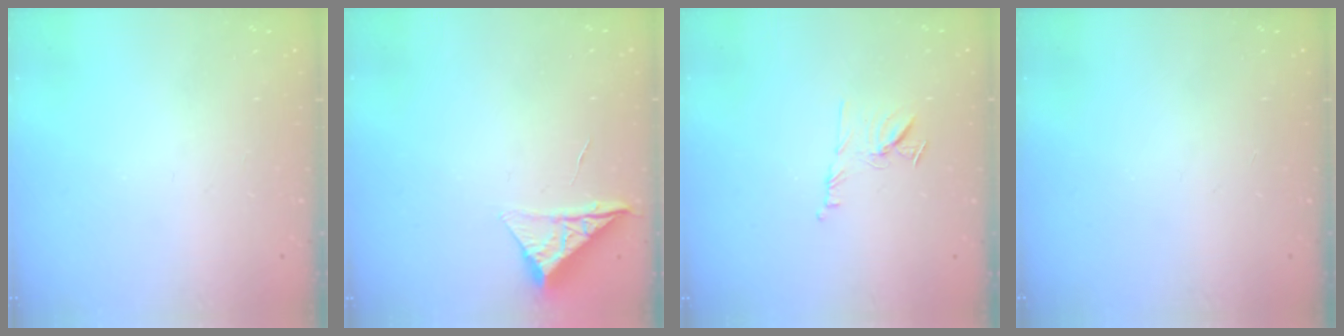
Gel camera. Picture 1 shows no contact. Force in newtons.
{"total": 6.5, "press": 6.5, "slide": 0.3}
{"total": 8.2, "press": 8.1, "slide": 1.2}
{"total": 0.0}